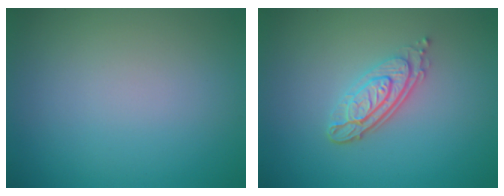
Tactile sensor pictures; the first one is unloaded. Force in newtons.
{"total": 3.7, "press": 2.9, "slide": 2.4}